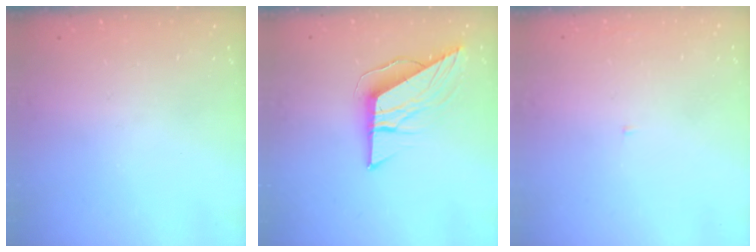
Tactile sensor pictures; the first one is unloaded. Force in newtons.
{"total": 9.8, "press": 9.8, "slide": 0.5}
{"total": 2.1, "press": 2.1, "slide": 0.2}